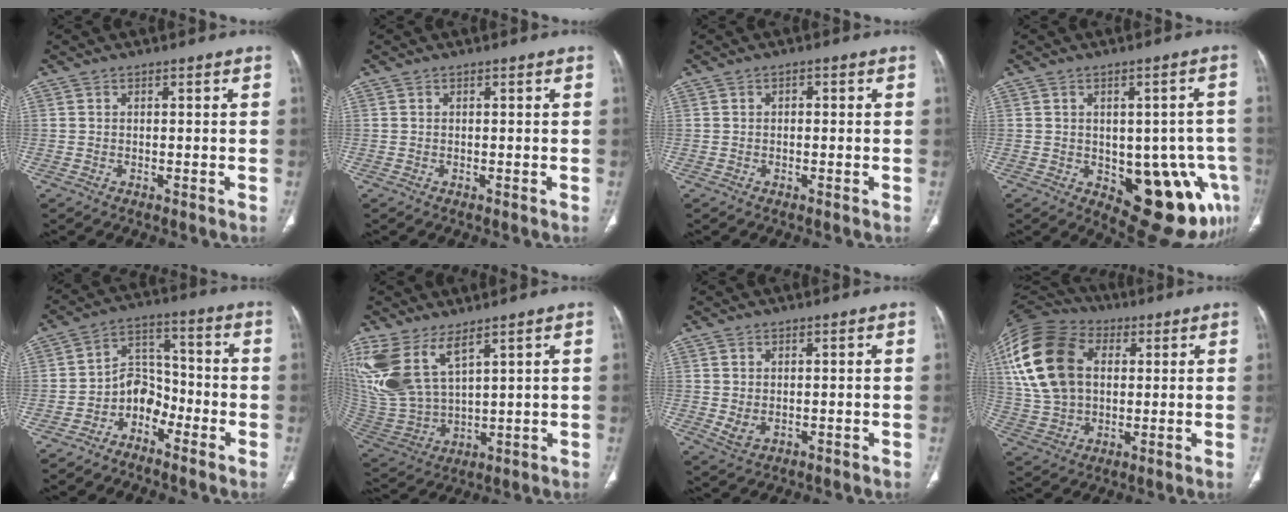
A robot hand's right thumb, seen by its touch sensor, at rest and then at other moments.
{"total": 0.0}
{"total": 0.9, "force": [0.1, 0.6, 0.7], "torque": [-0.007, 0.002, -0.002]}
{"total": 16.2, "force": [-5.0, 8.5, 13.0], "torque": [-0.111, 0.012, -0.041]}
{"total": 7.0, "force": [-4.1, 4.9, 2.8], "torque": [-0.018, 0.062, -0.085]}
{"total": 15.7, "force": [8.8, 7.1, 10.9], "torque": [-0.241, -0.038, 0.200]}
{"total": 2.6, "force": [0.2, 1.9, 1.9], "torque": [-0.037, -0.006, 0.015]}
{"total": 21.2, "force": [5.1, 14.6, 14.5], "torque": [-0.291, 0.013, 0.092]}